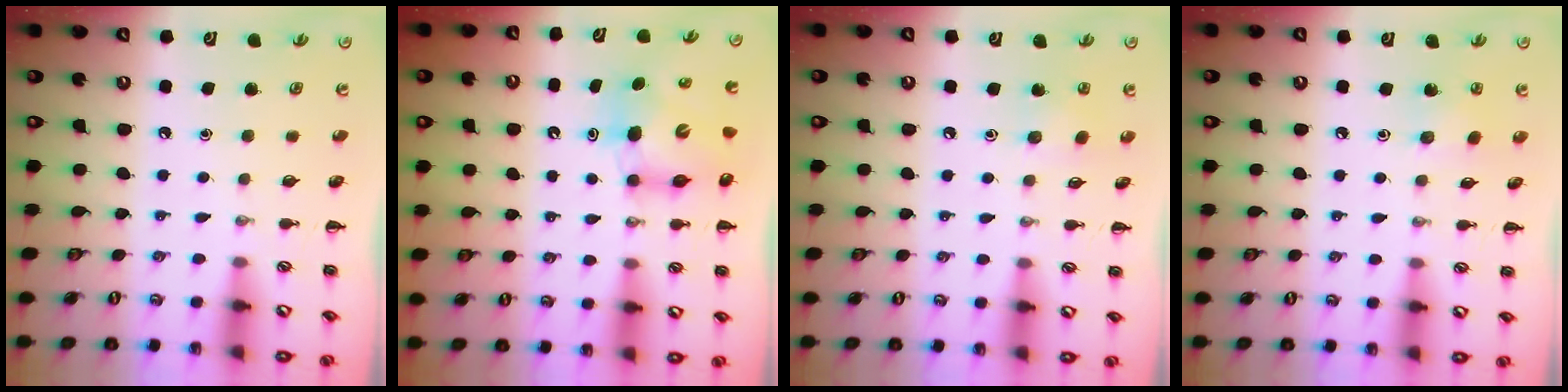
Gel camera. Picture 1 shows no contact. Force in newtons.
{"total": 6.7, "press": 6.5, "slide": 1.5}
{"total": 3.8, "press": 3.6, "slide": 1.2}
{"total": 3.9, "press": 3.7, "slide": 1.0}